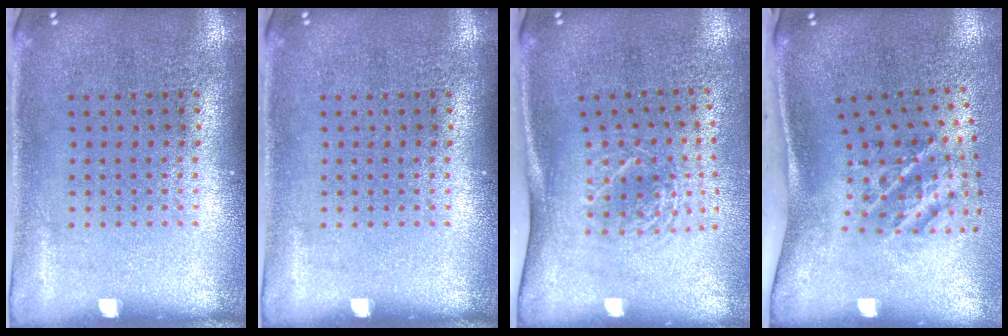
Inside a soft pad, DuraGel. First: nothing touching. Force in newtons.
{"total": 0.0}
{"total": 1.8, "press": 1.3, "slide": 1.2}
{"total": 2.2, "press": 1.2, "slide": 1.8}